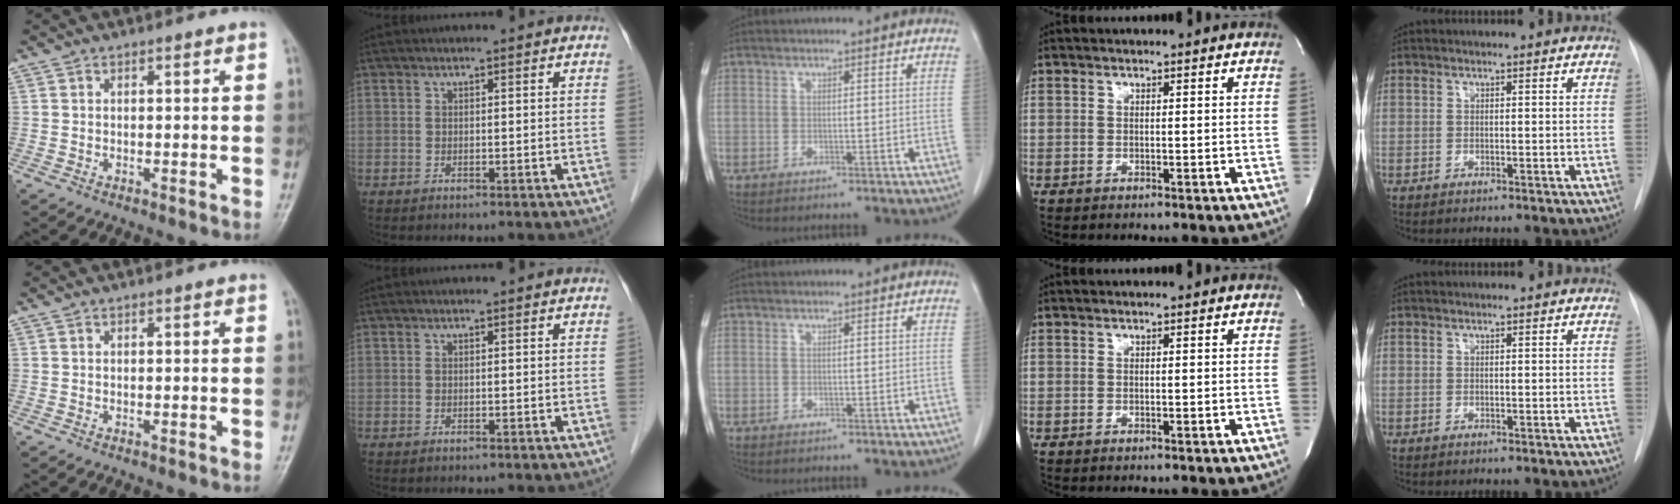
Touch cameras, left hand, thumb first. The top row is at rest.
{}